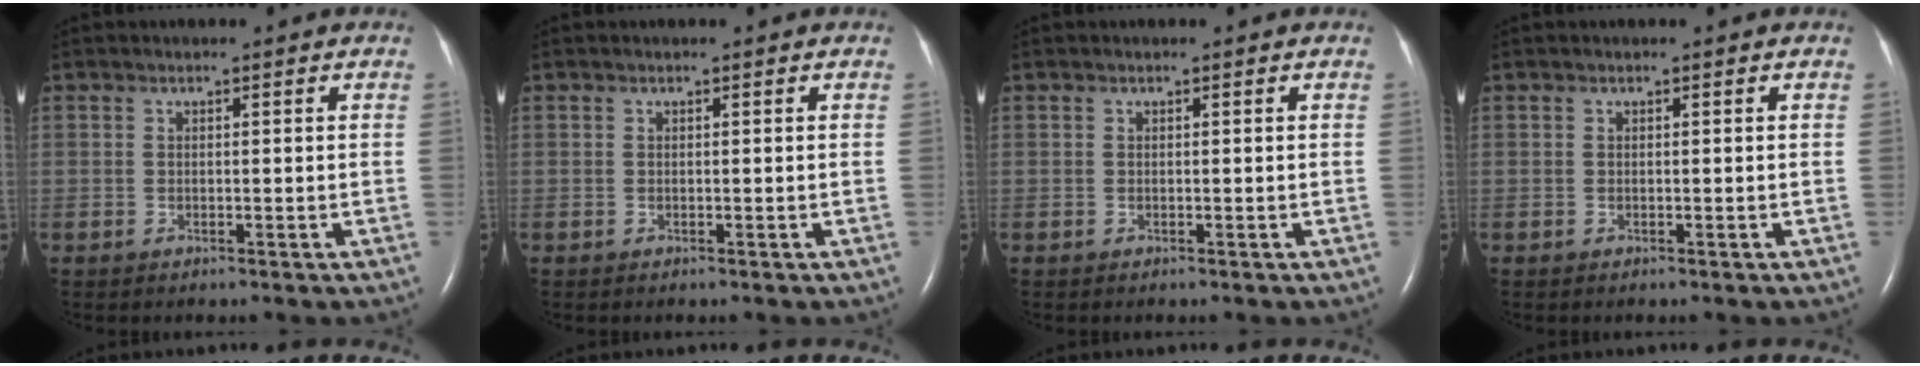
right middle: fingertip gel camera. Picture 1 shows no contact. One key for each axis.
{"total": 0.0}
{"total": 0.0}
{"total": 0.0}